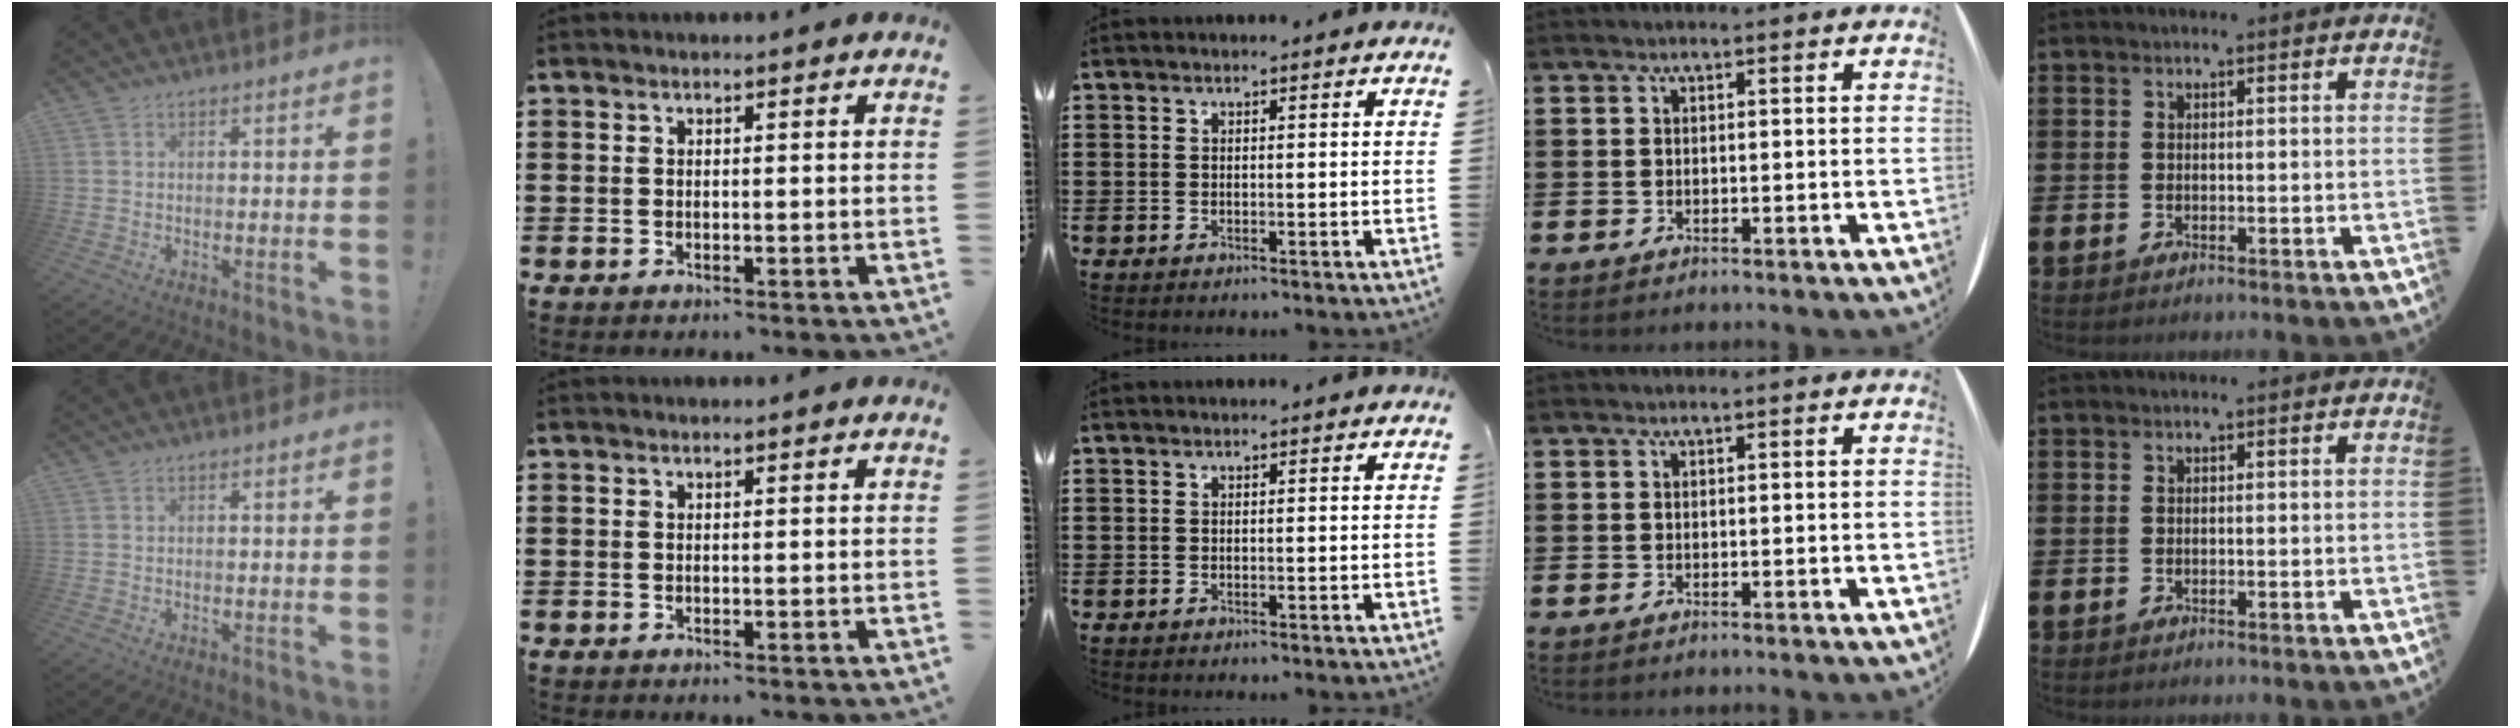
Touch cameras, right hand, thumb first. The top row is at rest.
{}